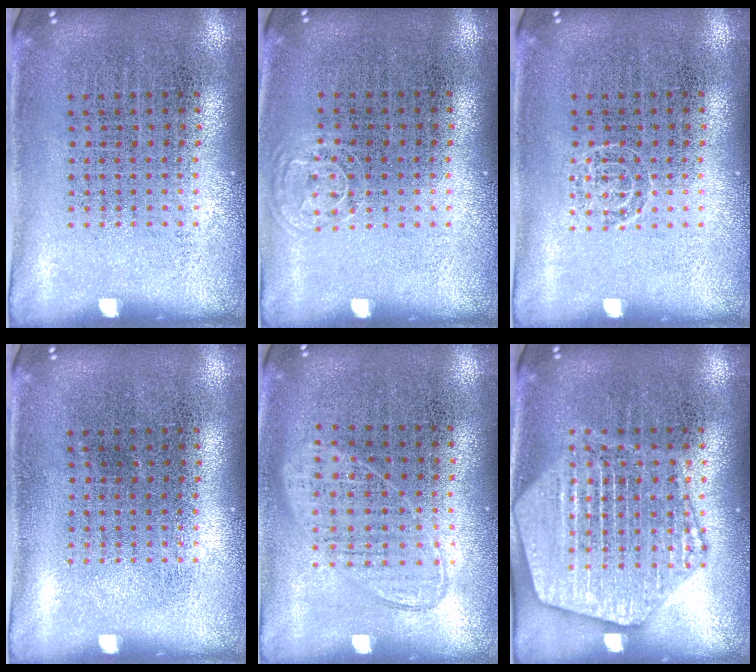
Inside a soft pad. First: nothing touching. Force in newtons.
{"total": 0.6, "press": 0.6, "slide": 0.3}
{"total": 1.0, "press": 1.0, "slide": 0.1}
{"total": 0.0}
{"total": 0.9, "press": 0.8, "slide": 0.4}
{"total": 3.9, "press": 3.9, "slide": 0.4}